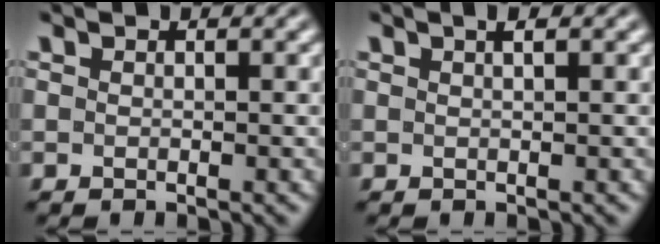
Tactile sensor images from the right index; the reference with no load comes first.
{"total": 1.0, "force": [0.4, -0.4, 0.9], "torque": [-0.007, 0.005, 0.007]}